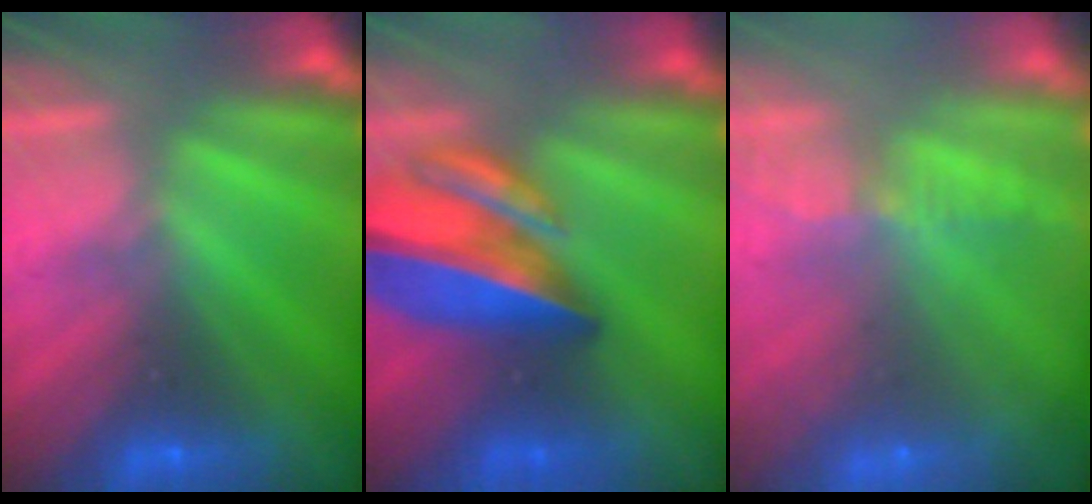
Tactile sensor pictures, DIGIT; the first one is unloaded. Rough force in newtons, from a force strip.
{"total": 7.1}
{"total": 8.0}